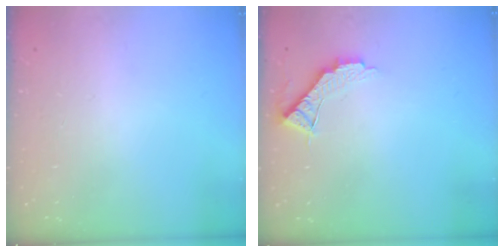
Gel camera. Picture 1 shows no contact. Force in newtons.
{"total": 7.3, "press": 7.3, "slide": 0.4}